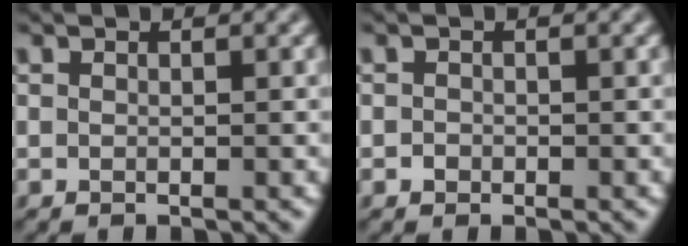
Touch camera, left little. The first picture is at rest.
{"total": 0.6, "force": [-0.3, 0.5, 0.1], "torque": [0.001, -0.003, -0.008]}